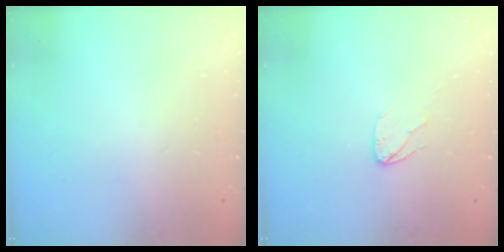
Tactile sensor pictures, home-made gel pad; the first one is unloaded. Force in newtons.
{"total": 4.5, "press": 4.4, "slide": 0.3}